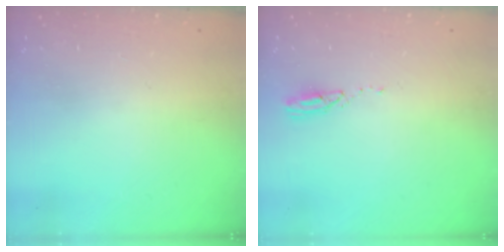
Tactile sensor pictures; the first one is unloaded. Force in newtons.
{"total": 3.1, "press": 3.1, "slide": 0.1}